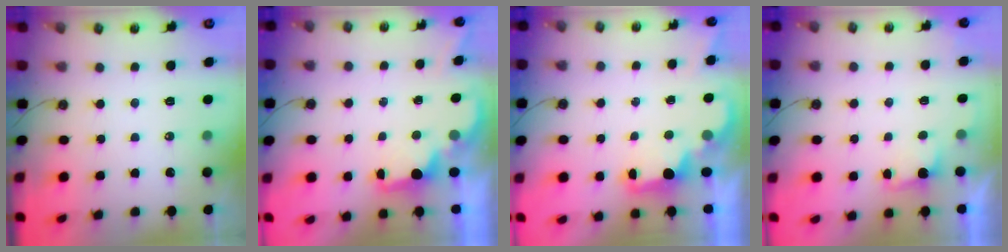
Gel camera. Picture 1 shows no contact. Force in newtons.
{"total": 1.6, "press": 1.4, "slide": 0.7}
{"total": 2.3, "press": 2.2, "slide": 0.7}
{"total": 1.4, "press": 1.1, "slide": 0.9}